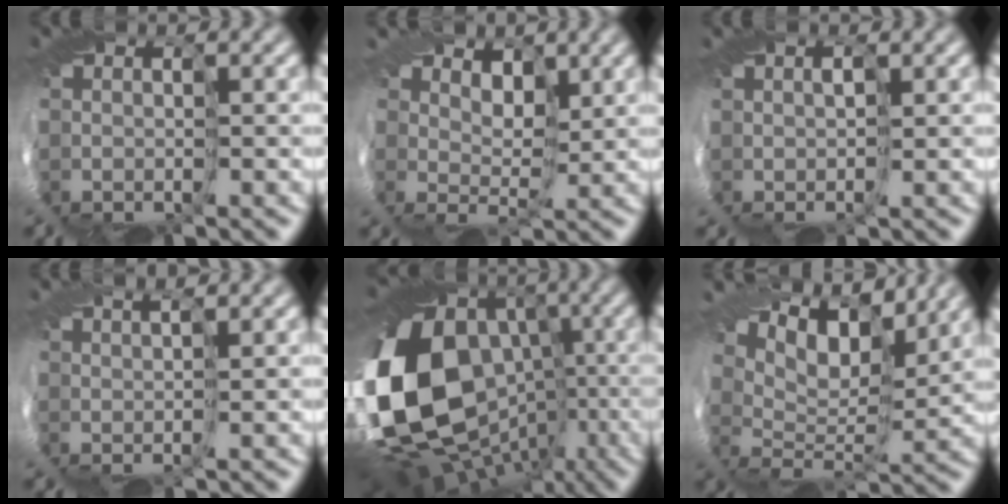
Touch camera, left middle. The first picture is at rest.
{"total": 3.0, "force": [3.0, -0.1, -0.2], "torque": [0.014, 0.008, 0.013]}
{"total": 1.7, "force": [0.8, -1.2, -0.8], "torque": [0.019, 0.016, 0.005]}
{"total": 2.9, "force": [1.9, -2.1, -0.7], "torque": [0.023, 0.027, 0.001]}
{"total": 17.7, "force": [-4.0, 13.8, 10.2], "torque": [-0.200, -0.012, -0.123]}
{"total": 7.9, "force": [7.1, 0.7, 3.4], "torque": [-0.069, 0.020, 0.077]}